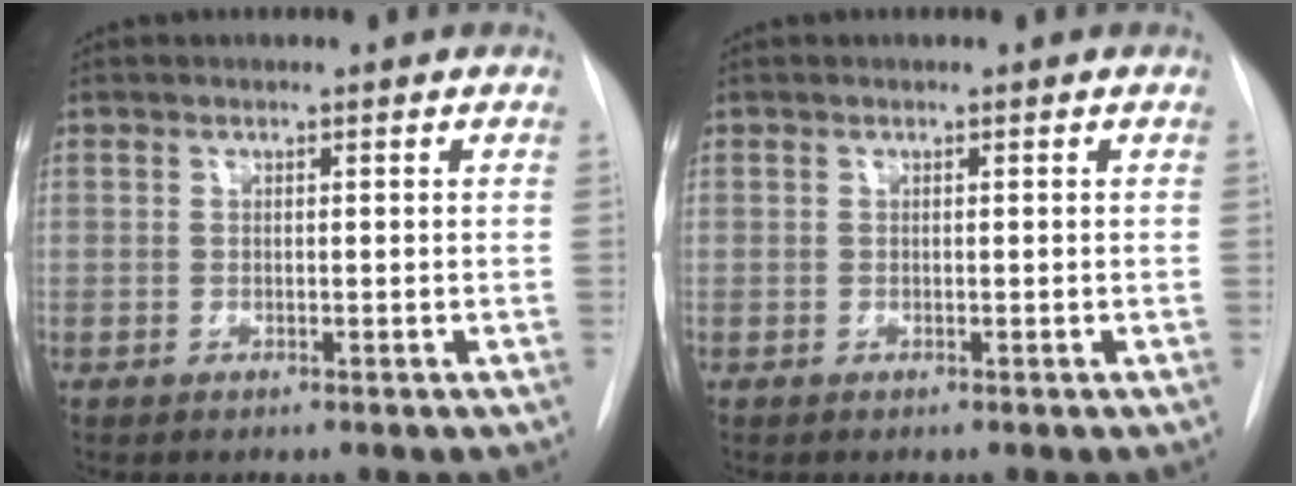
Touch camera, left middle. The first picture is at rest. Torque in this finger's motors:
{"motor_torque": [0.00, 0.00, 0.00, 0.02]}